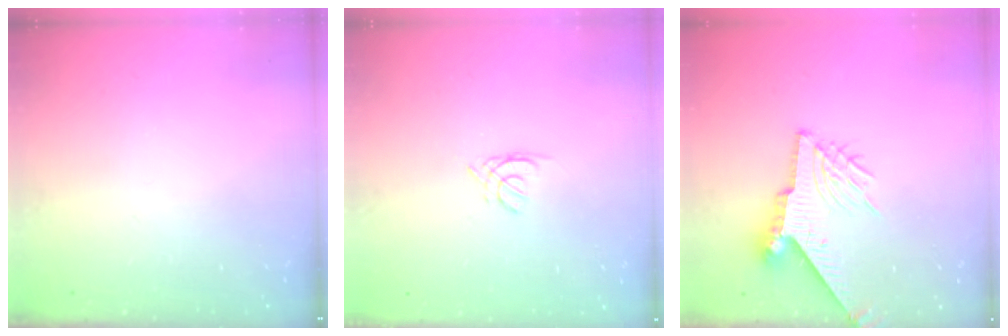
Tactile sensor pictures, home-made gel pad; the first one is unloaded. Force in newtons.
{"total": 1.7, "press": 1.7, "slide": 0.3}
{"total": 9.2, "press": 9.1, "slide": 1.1}